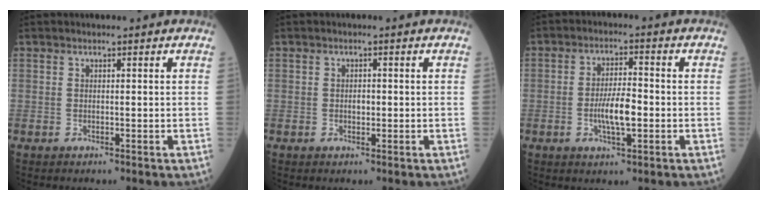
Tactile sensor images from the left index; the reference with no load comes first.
{"total": 0.9, "force": [-0.3, 0.6, 0.7], "torque": [-0.009, -0.002, -0.006]}
{"total": 5.6, "force": [-1.5, 1.3, 5.2], "torque": [-0.102, -0.003, -0.029]}